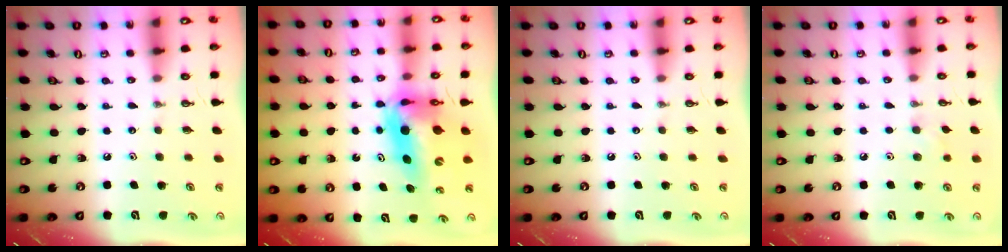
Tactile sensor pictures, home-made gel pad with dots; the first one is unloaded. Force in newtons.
{"total": 14.0, "press": 13.6, "slide": 3.6}
{"total": 0.0}
{"total": 5.8, "press": 5.7, "slide": 1.0}